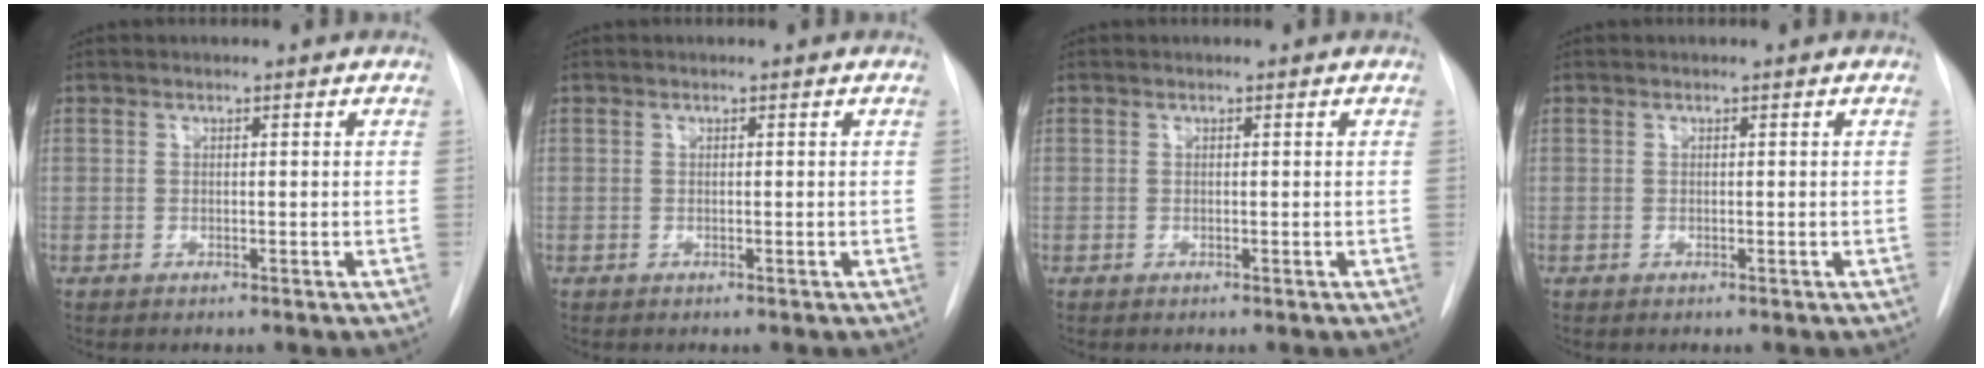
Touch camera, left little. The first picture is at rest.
{"total": 0.0}
{"total": 0.0}
{"total": 0.0}